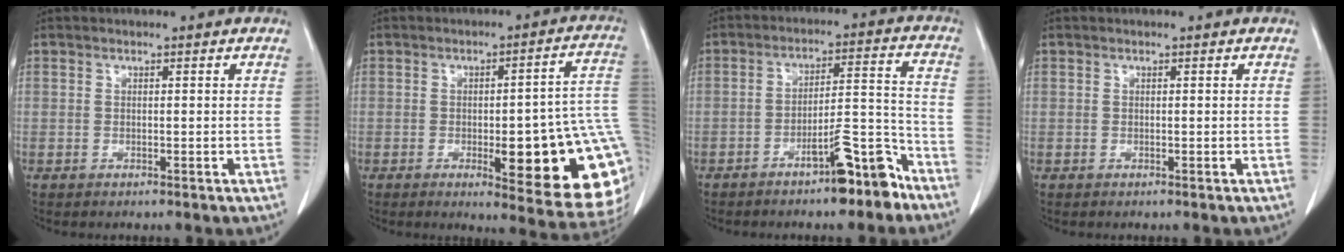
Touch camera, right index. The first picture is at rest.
{"total": 20.1, "force": [-3.8, 4.1, 19.3], "torque": [-0.148, 0.013, -0.032]}
{"total": 9.1, "force": [-6.4, 1.7, 6.2], "torque": [-0.092, 0.023, -0.099]}
{"total": 0.0}